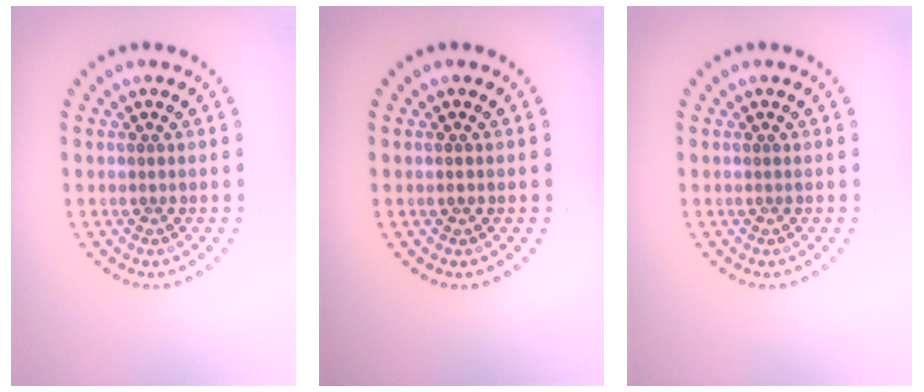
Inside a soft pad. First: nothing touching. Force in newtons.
{"total": 0.6, "press": 0.6, "slide": 0.1}
{"total": 0.0}